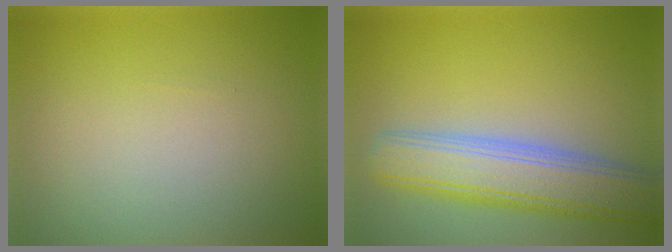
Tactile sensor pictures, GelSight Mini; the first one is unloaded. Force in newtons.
{"total": 7.0, "press": 7.0, "slide": 0.8}